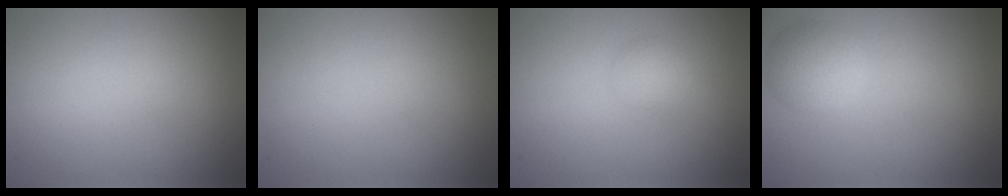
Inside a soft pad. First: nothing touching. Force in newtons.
{"total": 0.0}
{"total": 1.4, "press": 1.4, "slide": 0.1}
{"total": 2.7, "press": 2.7, "slide": 0.1}